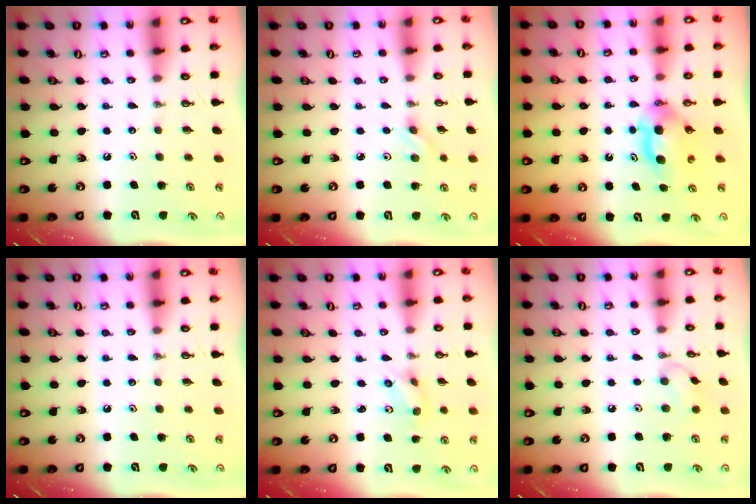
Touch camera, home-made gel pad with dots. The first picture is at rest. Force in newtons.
{"total": 3.0, "press": 2.6, "slide": 1.5}
{"total": 6.1, "press": 5.9, "slide": 1.8}
{"total": 0.0}
{"total": 2.0, "press": 1.8, "slide": 0.9}
{"total": 6.8, "press": 6.8, "slide": 0.7}